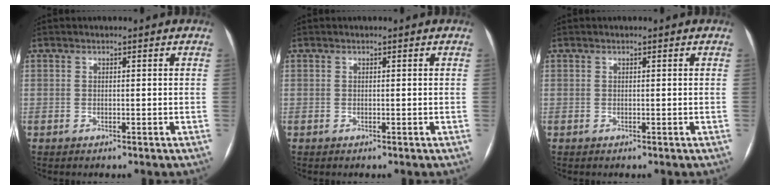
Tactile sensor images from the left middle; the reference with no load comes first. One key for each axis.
{"total": 0.0}
{"total": 0.0}